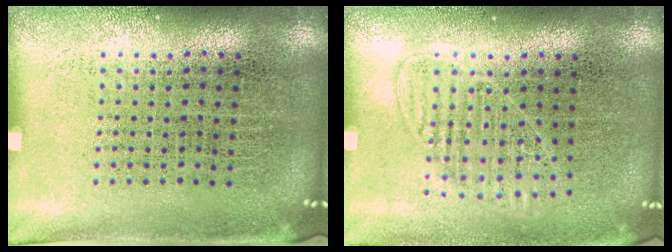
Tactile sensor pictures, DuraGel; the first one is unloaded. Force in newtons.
{"total": 1.2, "press": 1.1, "slide": 0.5}